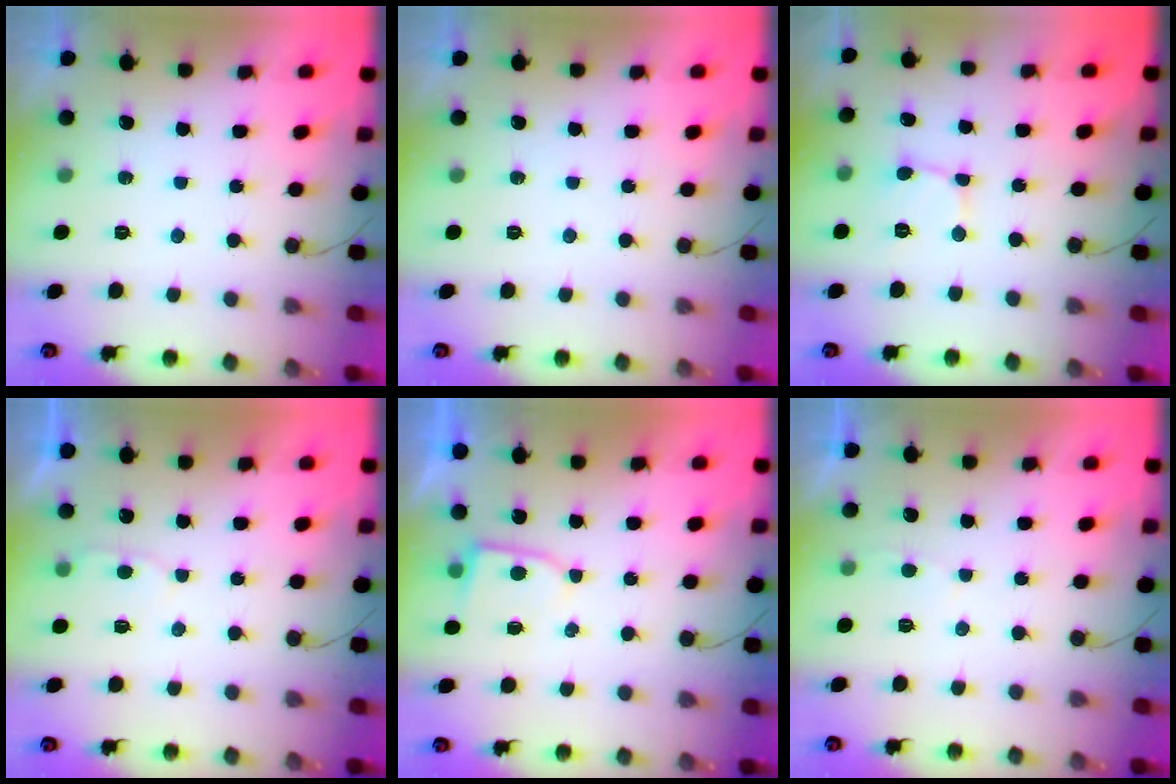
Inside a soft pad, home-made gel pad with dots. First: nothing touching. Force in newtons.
{"total": 0.0}
{"total": 2.2, "press": 2.2, "slide": 0.1}
{"total": 2.7, "press": 2.7, "slide": 0.3}
{"total": 4.1, "press": 4.1, "slide": 0.4}
{"total": 1.9, "press": 1.9, "slide": 0.3}